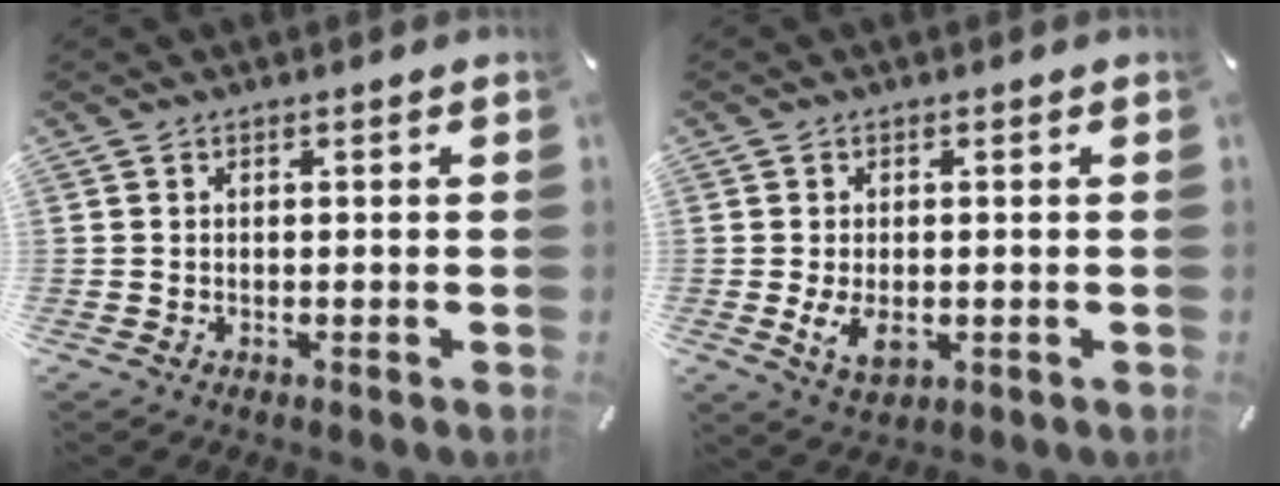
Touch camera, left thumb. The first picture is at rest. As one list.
[{"total": 5.1, "force": [-0.6, 3.1, 4.0], "torque": [-0.081, -0.012, -0.016]}]